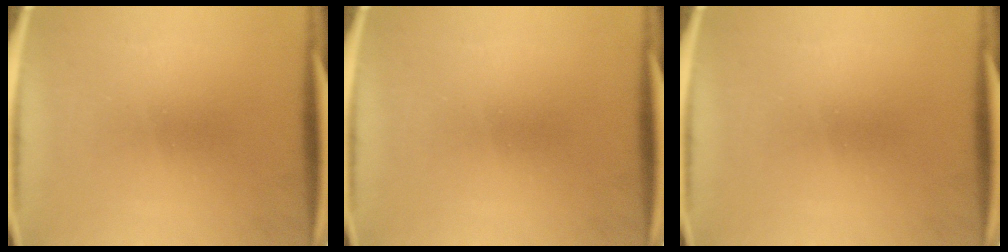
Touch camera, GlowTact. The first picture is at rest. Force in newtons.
{"total": 0.0}
{"total": 0.0}